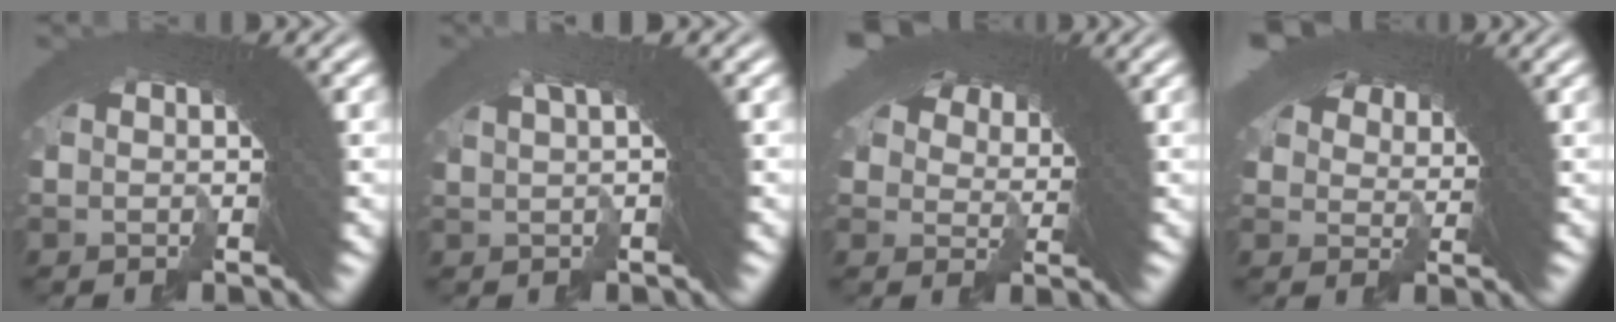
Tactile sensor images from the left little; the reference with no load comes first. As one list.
[{"total": 3.8, "force": [3.6, -0.6, 1.3], "torque": [-0.017, 0.033, 0.056]}, {"total": 3.6, "force": [0.9, 3.1, 1.4], "torque": [-0.020, -0.027, 0.026]}, {"total": 2.4, "force": [0.9, 2.1, 0.5], "torque": [0.001, -0.028, 0.026]}]